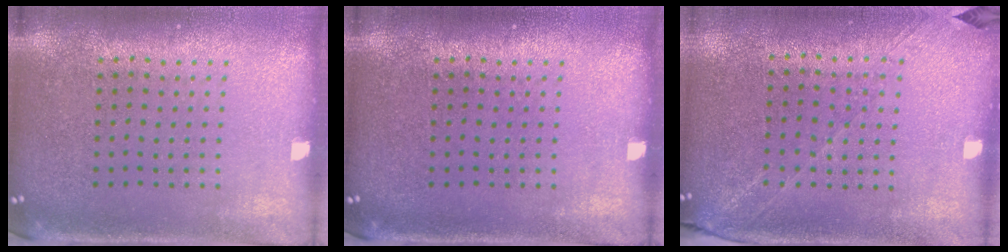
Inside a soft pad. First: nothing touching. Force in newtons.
{"total": 0.0}
{"total": 1.3, "press": 1.2, "slide": 0.5}